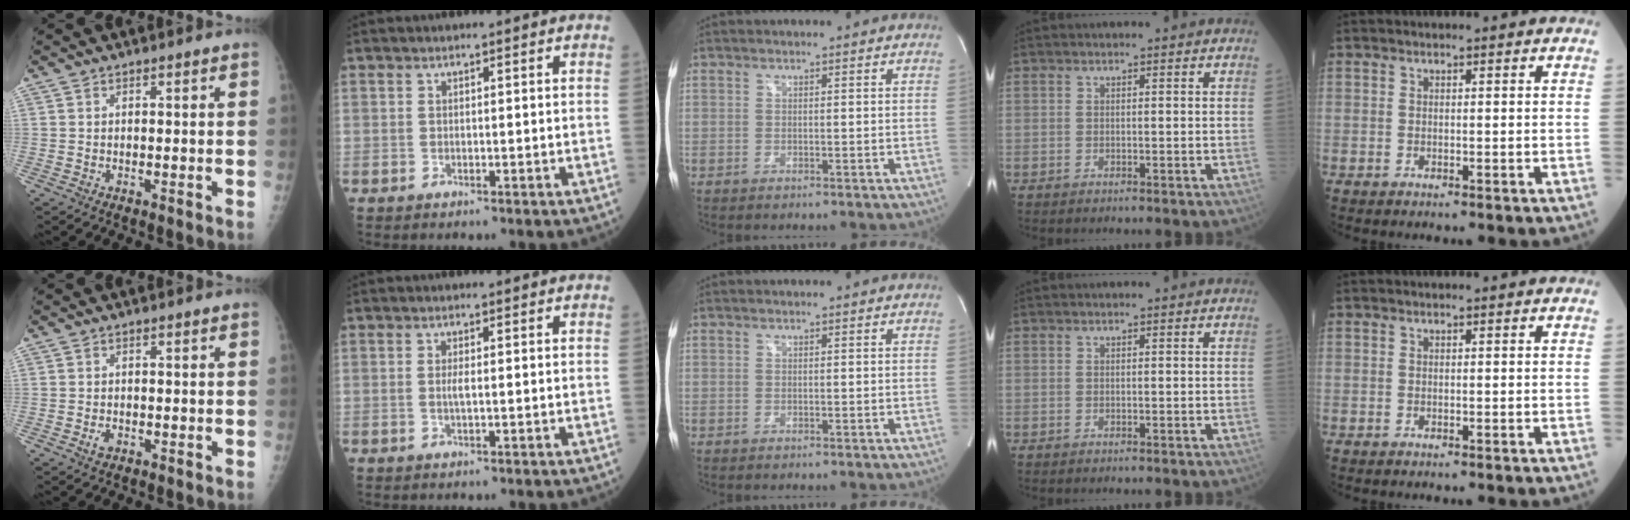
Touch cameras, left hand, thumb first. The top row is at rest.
{"thumb": {"total": 1.5, "force": [-0.6, 1.0, 0.9], "torque": [-0.013, 0.001, -0.010]}, "index": {"total": 1.3, "force": [0.0, 0.1, 1.3], "torque": [-0.031, -0.001, 0.000]}}